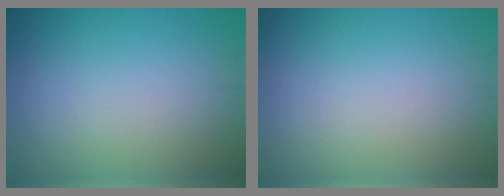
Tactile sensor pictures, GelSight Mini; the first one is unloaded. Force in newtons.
{"total": 0.0}